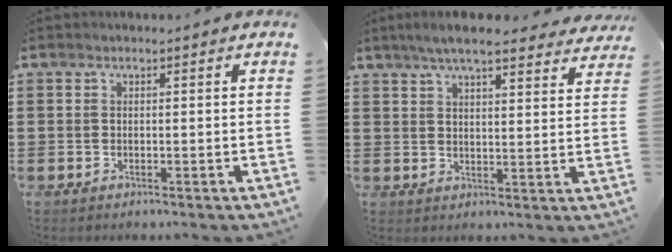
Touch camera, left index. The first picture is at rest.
{"total": 6.3, "force": [5.6, 0.8, 2.7], "torque": [-0.069, -0.010, 0.102]}